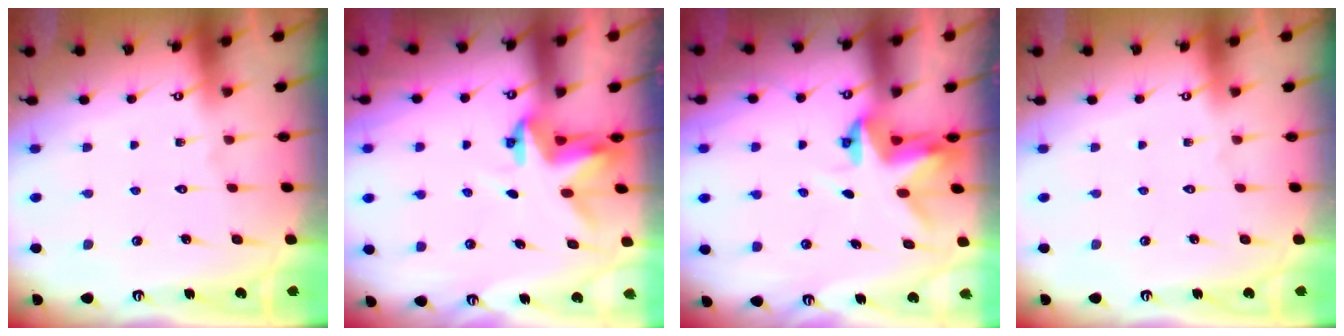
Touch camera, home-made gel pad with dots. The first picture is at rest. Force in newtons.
{"total": 3.5, "press": 3.5, "slide": 0.1}
{"total": 3.8, "press": 3.8, "slide": 0.3}
{"total": 0.0}